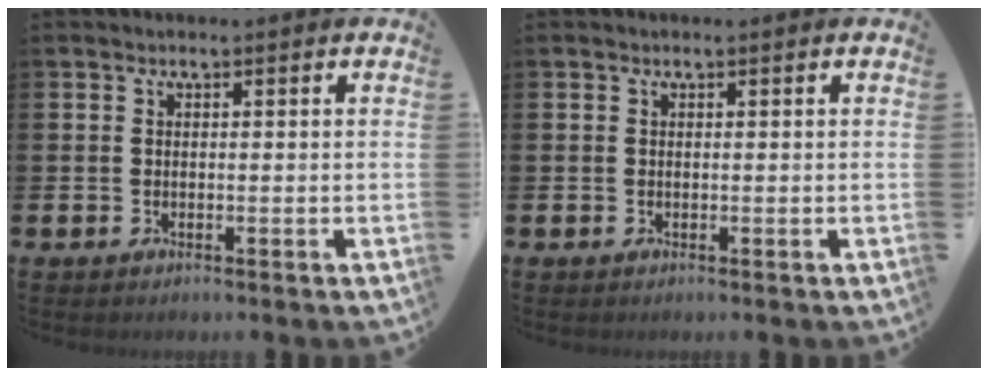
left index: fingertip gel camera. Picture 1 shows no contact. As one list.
[{"total": 0.0}]